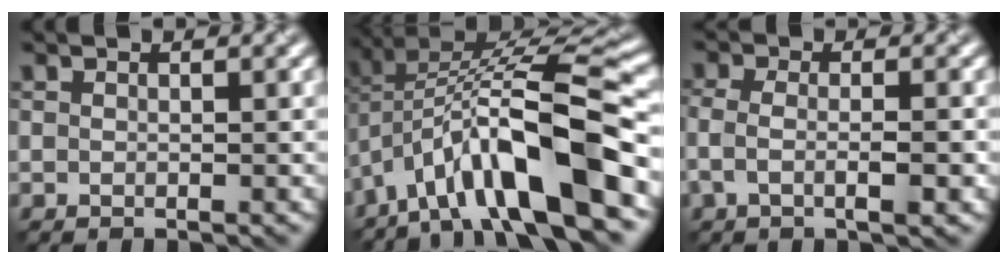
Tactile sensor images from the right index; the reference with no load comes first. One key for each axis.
{"total": 12.8, "fx": -5.2, "fy": 3.8, "fz": 11.1, "tx": -0.181, "ty": 0.017, "tz": -0.085}
{"total": 2.9, "fx": -0.9, "fy": 0.9, "fz": 2.7, "tx": -0.057, "ty": 0.003, "tz": -0.020}